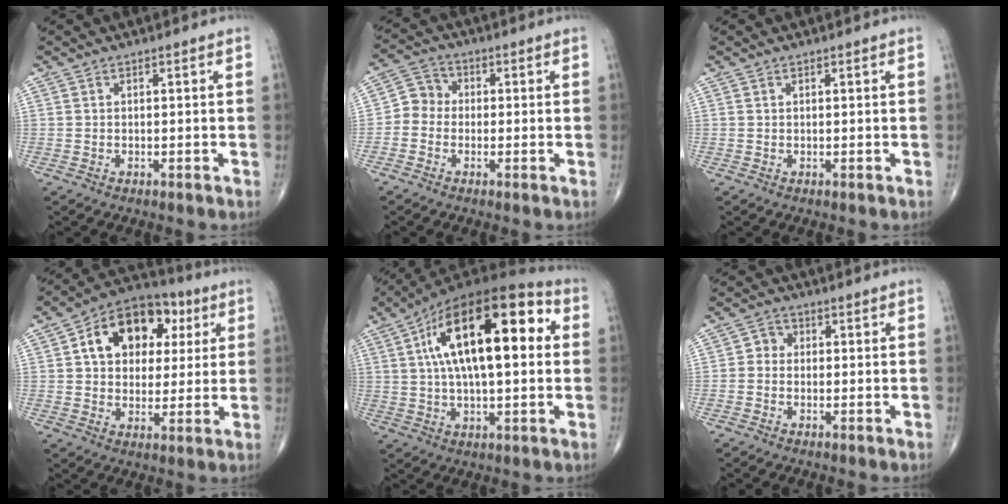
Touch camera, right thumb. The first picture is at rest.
{"total": 4.6, "force": [-0.9, 4.1, 1.8], "torque": [-0.013, 0.016, -0.035]}
{"total": 0.0}
{"total": 15.9, "force": [4.6, 11.1, 10.4], "torque": [-0.118, 0.011, 0.066]}
{"total": 22.8, "force": [4.9, 9.5, 20.1], "torque": [-0.323, 0.018, 0.067]}
{"total": 2.6, "force": [-0.3, 2.3, 1.1], "torque": [-0.003, 0.008, -0.016]}